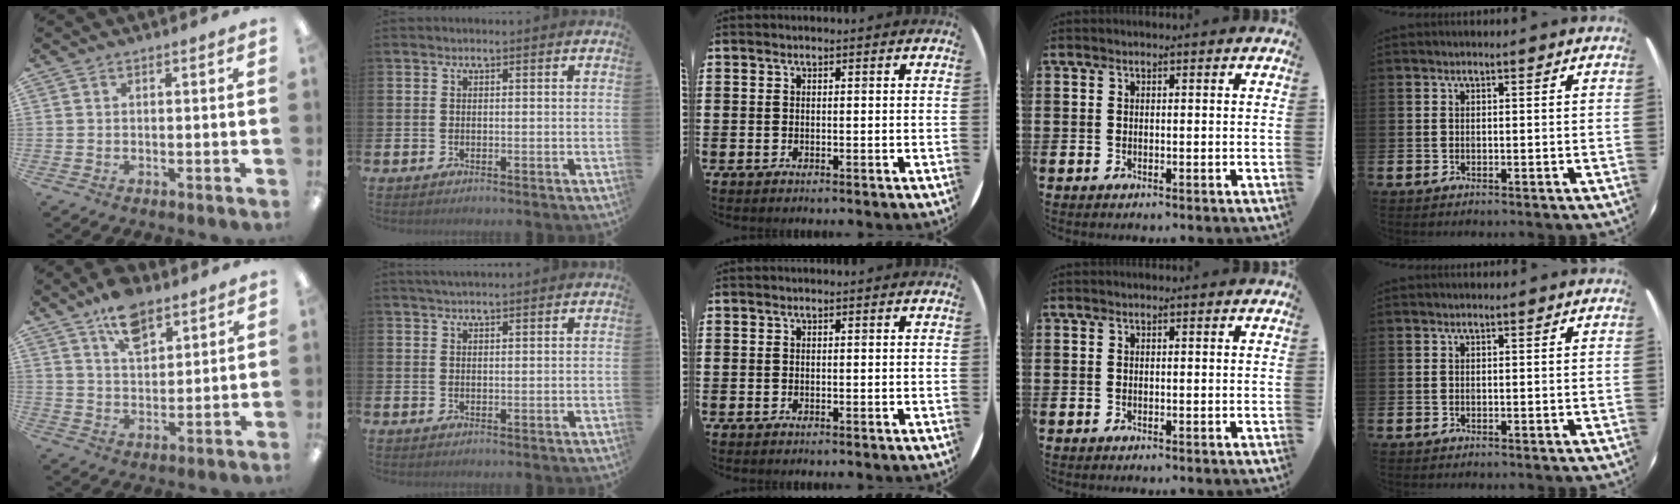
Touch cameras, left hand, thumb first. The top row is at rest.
{"thumb": {"total": 10.0, "force": [6.8, 5.2, 5.1], "torque": [-0.078, -0.032, 0.122]}, "index": {"total": 1.7, "force": [1.6, 0.2, 0.6], "torque": [-0.014, 0.000, 0.028]}}